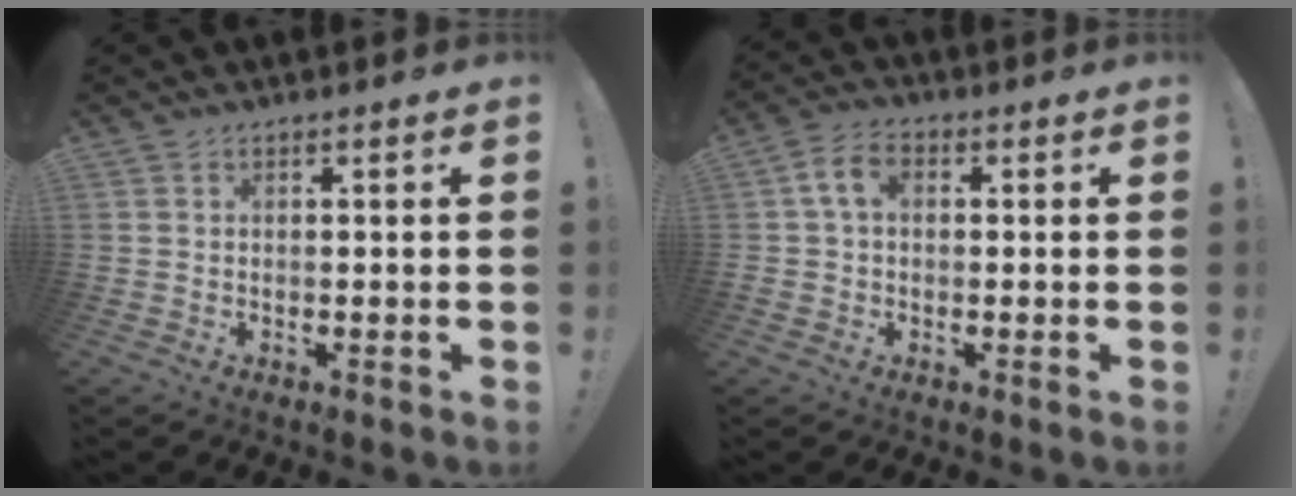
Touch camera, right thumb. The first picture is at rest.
{"total": 6.7, "force": [1.2, 4.6, 4.8], "torque": [-0.097, 0.015, 0.026]}